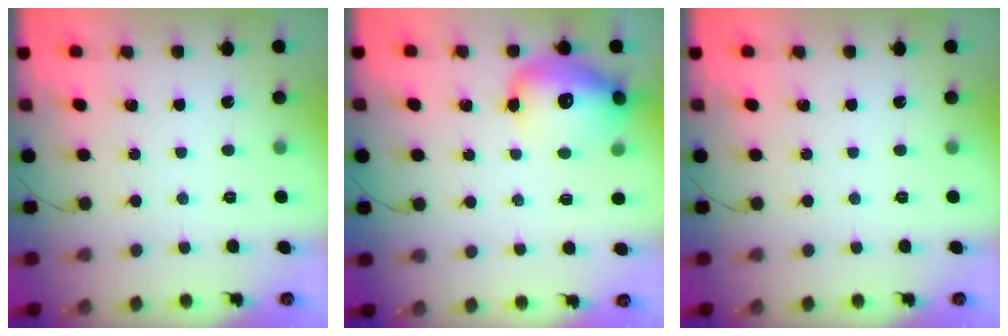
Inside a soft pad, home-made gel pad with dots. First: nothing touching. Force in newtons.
{"total": 14.3, "press": 13.9, "slide": 3.1}
{"total": 0.0}